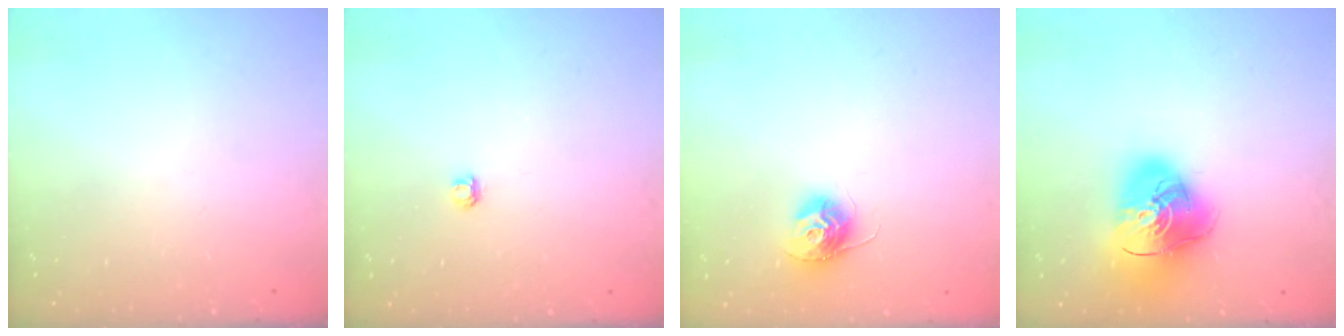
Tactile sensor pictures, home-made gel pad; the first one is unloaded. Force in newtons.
{"total": 2.8, "press": 2.8, "slide": 0.3}
{"total": 11.2, "press": 11.2, "slide": 0.7}
{"total": 16.7, "press": 16.5, "slide": 2.0}